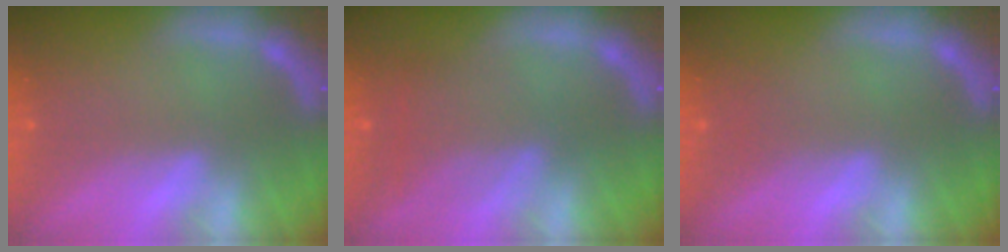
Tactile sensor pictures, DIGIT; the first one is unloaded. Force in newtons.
{"total": 4.5}
{"total": 1.0}